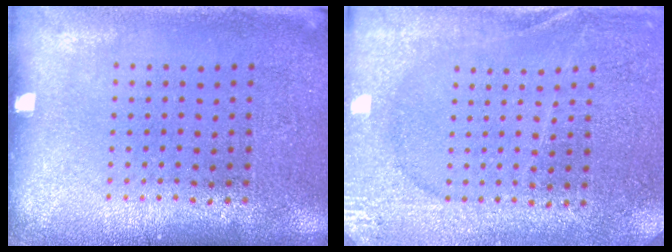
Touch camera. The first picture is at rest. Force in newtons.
{"total": 2.7, "press": 2.7, "slide": 0.3}